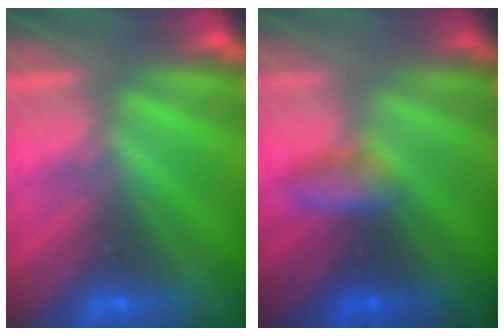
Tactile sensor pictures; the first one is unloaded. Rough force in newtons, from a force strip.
{"total": 2.7}